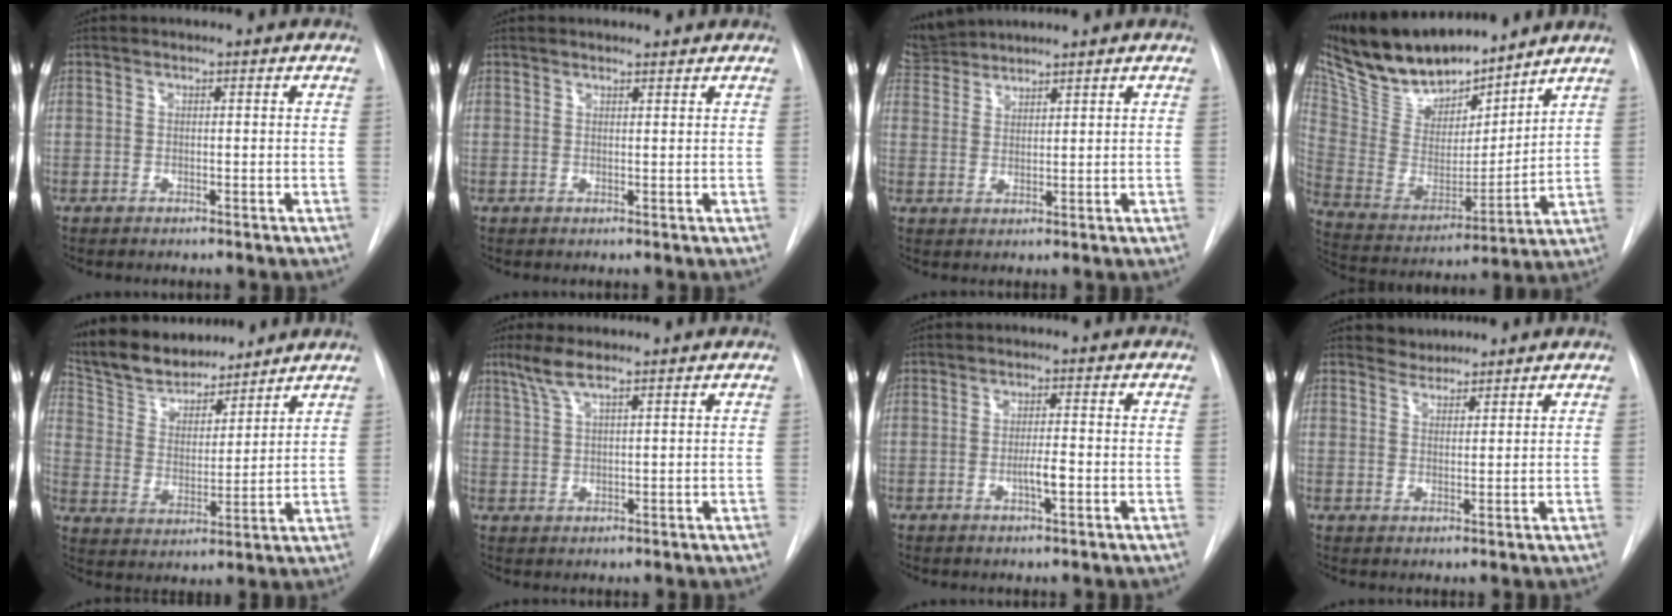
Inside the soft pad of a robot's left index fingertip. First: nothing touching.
{"total": 2.4, "force": [2.3, 0.4, 0.4], "torque": [-0.009, 0.009, 0.030]}
{"total": 4.9, "force": [4.9, -0.1, -0.3], "torque": [-0.008, 0.020, 0.104]}
{"total": 20.3, "force": [17.6, 5.8, 8.4], "torque": [-0.161, 0.003, 0.325]}
{"total": 14.0, "force": [12.8, 3.9, 4.2], "torque": [-0.073, 0.019, 0.234]}
{"total": 4.3, "force": [3.2, 0.3, 2.8], "torque": [-0.067, 0.010, 0.069]}
{"total": 2.7, "force": [-0.8, 0.3, 2.6], "torque": [-0.047, -0.001, -0.013]}
{"total": 2.7, "force": [2.5, 0.8, -0.4], "torque": [0.009, 0.008, 0.044]}